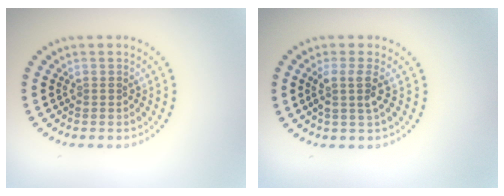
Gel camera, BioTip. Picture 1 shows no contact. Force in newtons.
{"total": 2.1, "press": 1.7, "slide": 1.3}